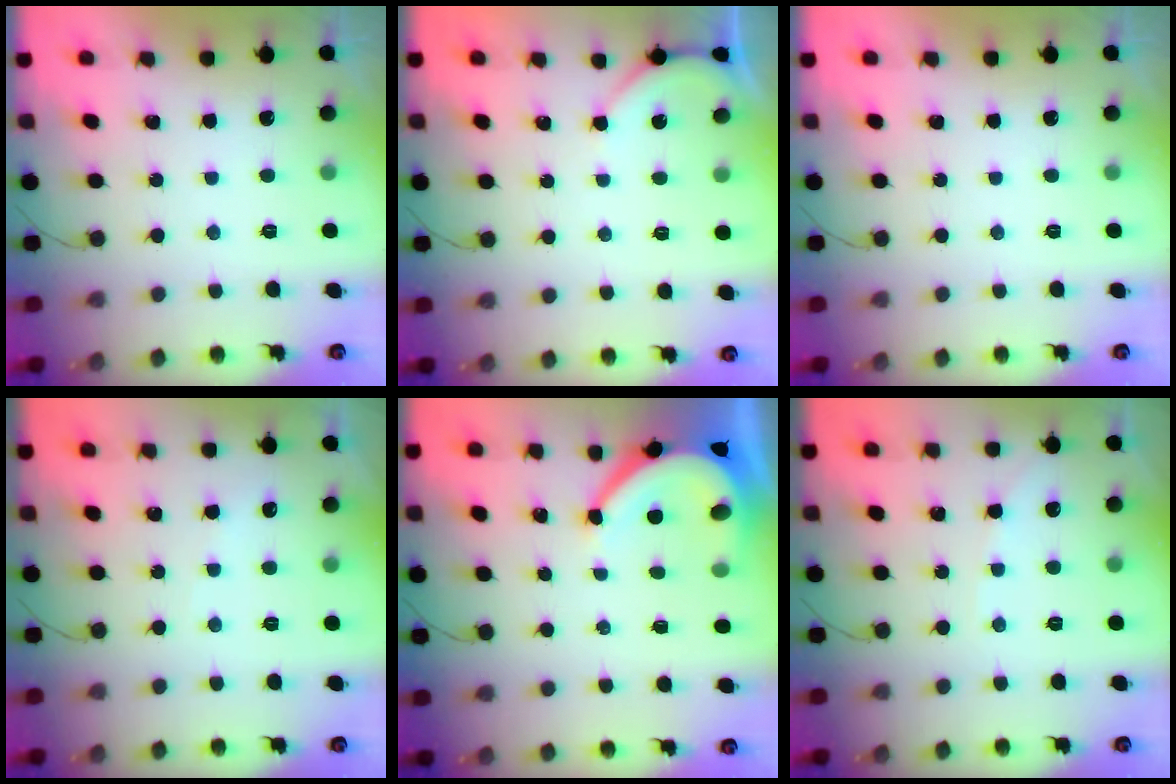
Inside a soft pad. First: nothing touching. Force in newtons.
{"total": 2.7, "press": 2.6, "slide": 0.6}
{"total": 0.0}
{"total": 1.8, "press": 1.7, "slide": 0.4}
{"total": 8.1, "press": 8.1, "slide": 0.8}
{"total": 2.5, "press": 2.4, "slide": 0.5}